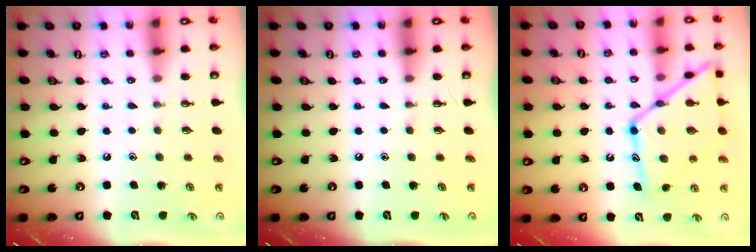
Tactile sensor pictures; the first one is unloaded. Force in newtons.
{"total": 0.0}
{"total": 18.7, "press": 18.6, "slide": 1.7}